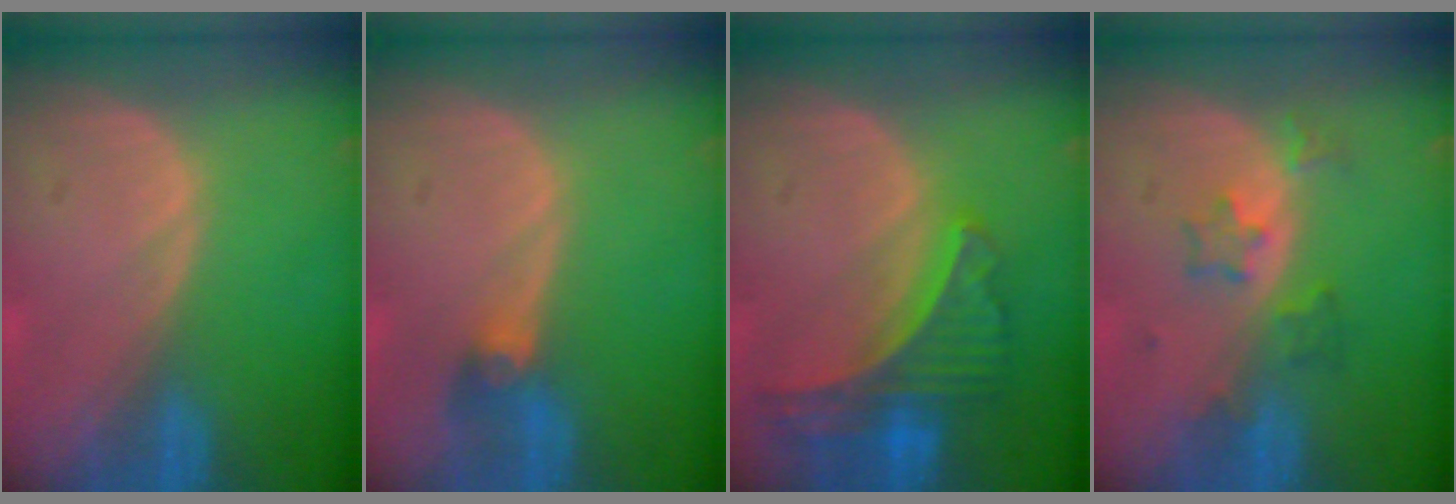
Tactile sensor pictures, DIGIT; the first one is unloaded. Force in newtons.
{"total": 3.0, "press": 2.6, "slide": 1.4}
{"total": 7.8, "press": 6.9, "slide": 3.6}
{"total": 4.0, "press": 3.8, "slide": 1.4}